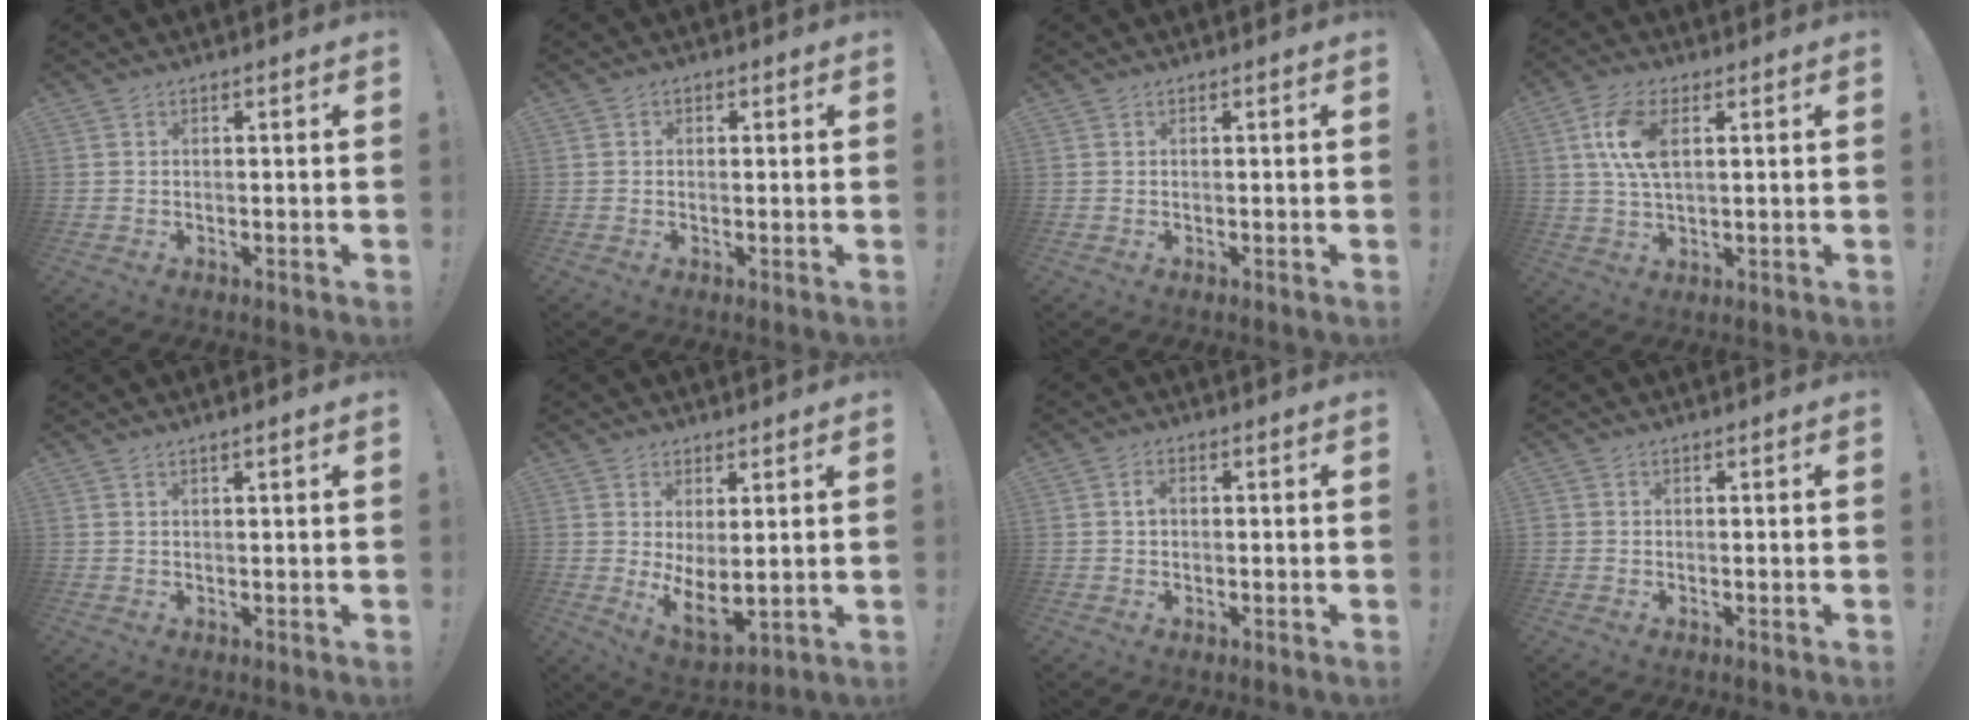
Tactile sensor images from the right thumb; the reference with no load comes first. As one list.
[{"total": 1.0, "force": [-0.1, 0.9, 0.5], "torque": [-0.004, 0.002, -0.002]}, {"total": 0.0}, {"total": 9.8, "force": [2.7, 5.2, 7.9], "torque": [-0.156, -0.002, 0.045]}, {"total": 1.2, "force": [0.8, -0.3, 0.8], "torque": [-0.020, 0.001, 0.015]}, {"total": 6.8, "force": [2.0, 2.9, 5.9], "torque": [-0.077, -0.037, 0.044]}, {"total": 1.8, "force": [0.3, 1.2, 1.3], "torque": [-0.014, 0.002, 0.002]}, {"total": 0.7, "force": [0.0, 0.7, 0.2], "torque": [-0.006, 0.003, 0.000]}]